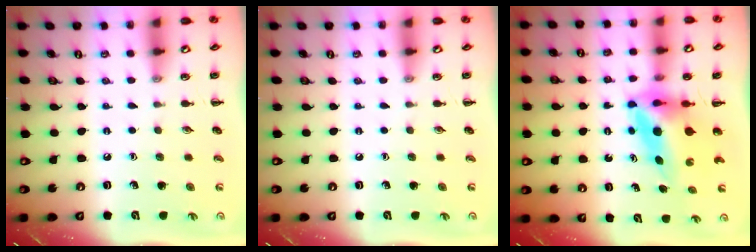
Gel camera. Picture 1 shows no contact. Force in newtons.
{"total": 0.0}
{"total": 6.8, "press": 6.6, "slide": 1.7}